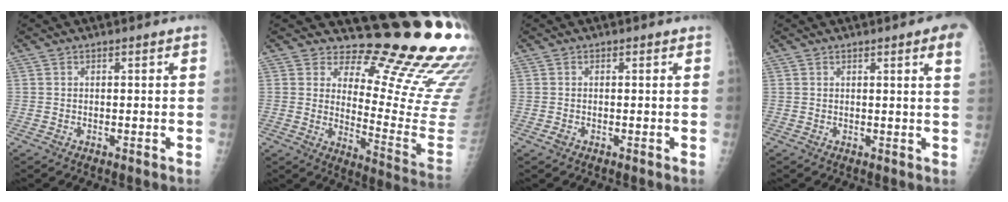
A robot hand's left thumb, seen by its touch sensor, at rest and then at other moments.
{"total": 19.9, "force": [16.2, 4.8, 10.6], "torque": [-0.099, -0.175, 0.203]}
{"total": 0.7, "force": [-0.2, 0.6, 0.4], "torque": [-0.006, -0.001, -0.005]}
{"total": 4.5, "force": [2.2, 0.1, 3.9], "torque": [-0.041, -0.004, 0.021]}